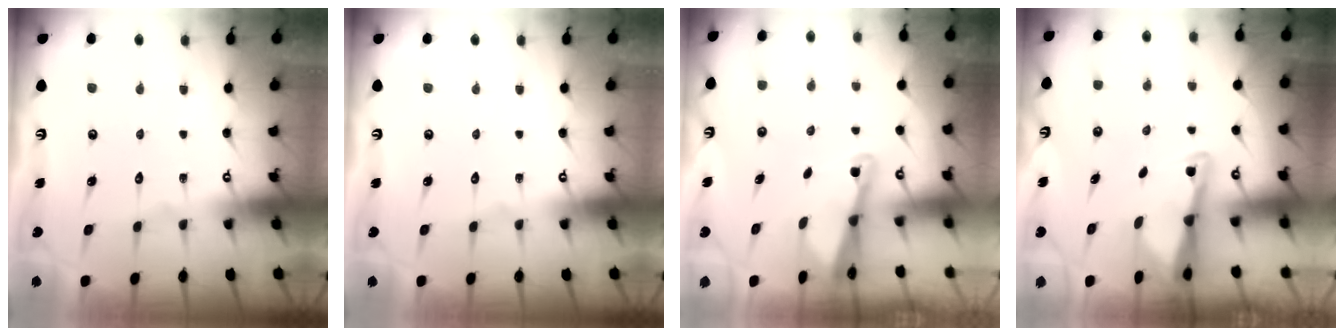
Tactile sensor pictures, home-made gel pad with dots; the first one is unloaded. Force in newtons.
{"total": 0.0}
{"total": 2.2, "press": 2.2, "slide": 0.3}
{"total": 3.0, "press": 3.0, "slide": 0.3}